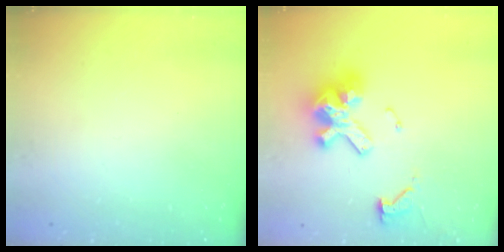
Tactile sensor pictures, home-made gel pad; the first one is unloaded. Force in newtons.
{"total": 13.5, "press": 13.4, "slide": 1.2}